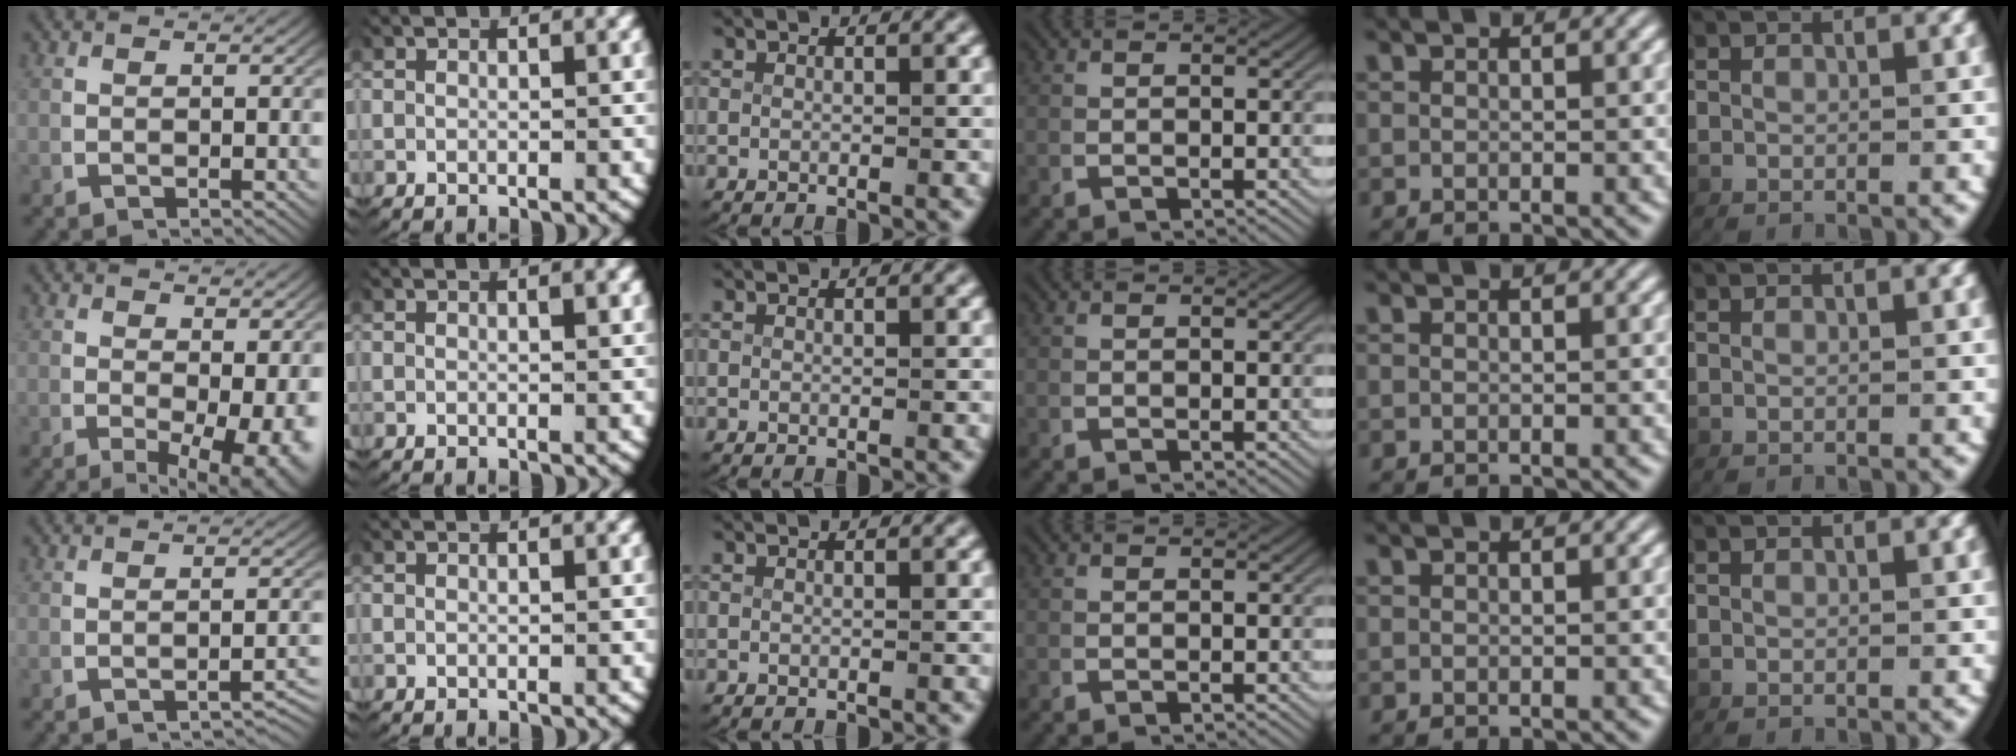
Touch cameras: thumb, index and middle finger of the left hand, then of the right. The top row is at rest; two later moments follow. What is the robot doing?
{"motion": "lift_and_place", "object": "map"}